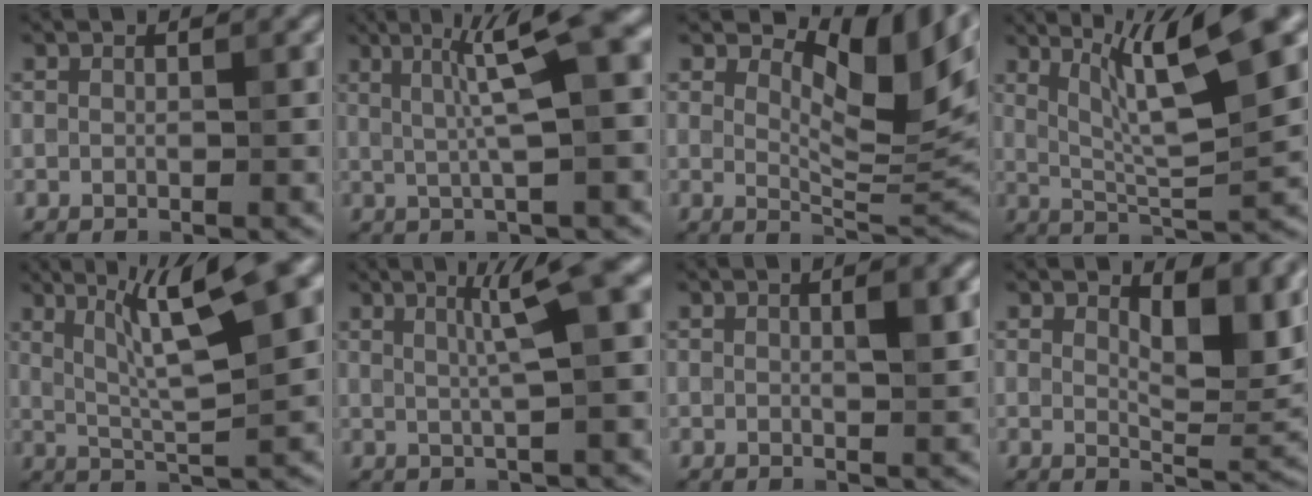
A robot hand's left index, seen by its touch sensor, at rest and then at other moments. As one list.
[{"total": 7.5, "force": [1.8, 1.2, 7.1], "torque": [-0.099, 0.018, 0.025]}, {"total": 9.2, "force": [4.4, 3.5, 7.3], "torque": [-0.104, -0.004, 0.073]}, {"total": 9.7, "force": [4.4, 1.8, 8.4], "torque": [-0.132, 0.010, 0.079]}, {"total": 9.6, "force": [3.8, 1.9, 8.6], "torque": [-0.136, 0.016, 0.068]}, {"total": 5.6, "force": [1.6, 1.0, 5.2], "torque": [-0.067, 0.016, 0.023]}, {"total": 3.2, "force": [0.9, 0.8, 2.9], "torque": [-0.036, 0.005, 0.012]}, {"total": 6.1, "force": [2.8, 2.6, 4.7], "torque": [-0.065, -0.010, 0.042]}]